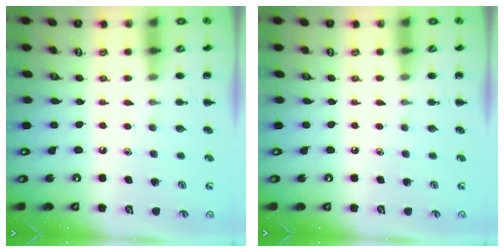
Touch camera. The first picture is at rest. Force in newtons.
{"total": 0.0}